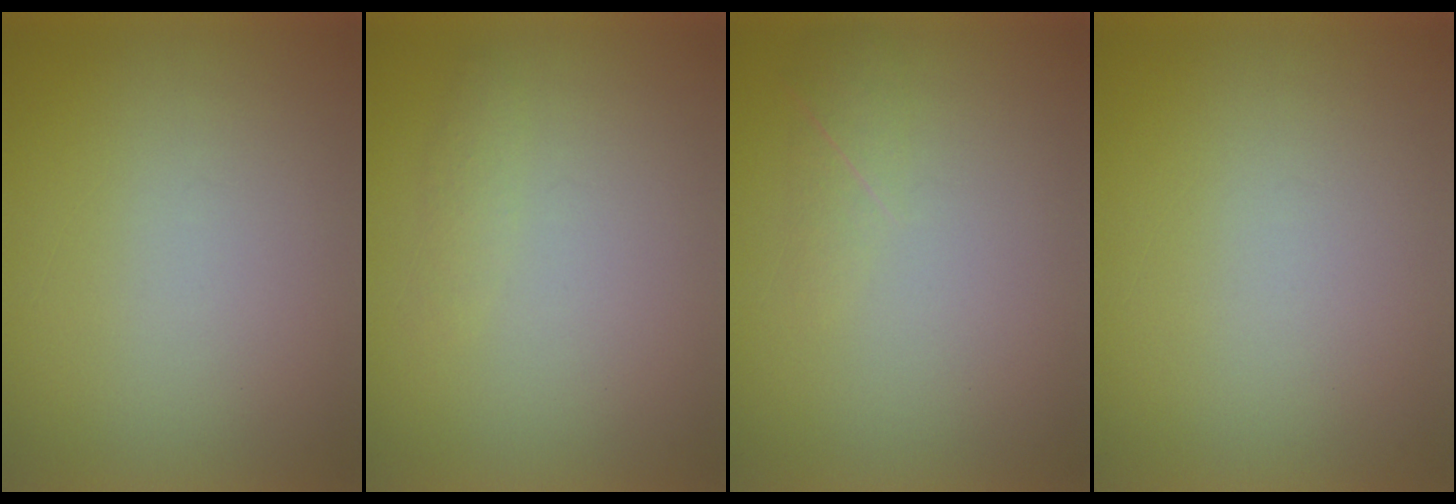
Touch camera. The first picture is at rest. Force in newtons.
{"total": 1.3}
{"total": 1.9}
{"total": 0.0}